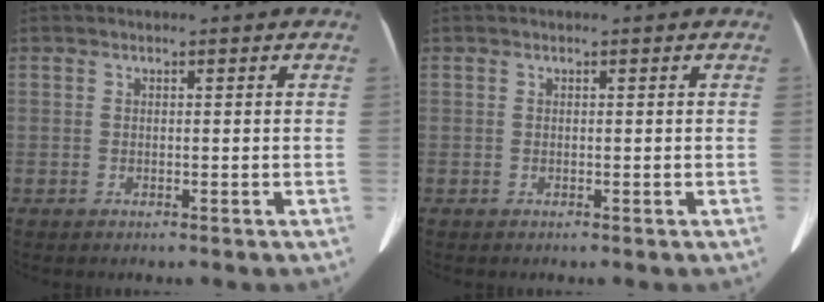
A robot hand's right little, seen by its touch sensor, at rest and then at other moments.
{"total": 0.0}